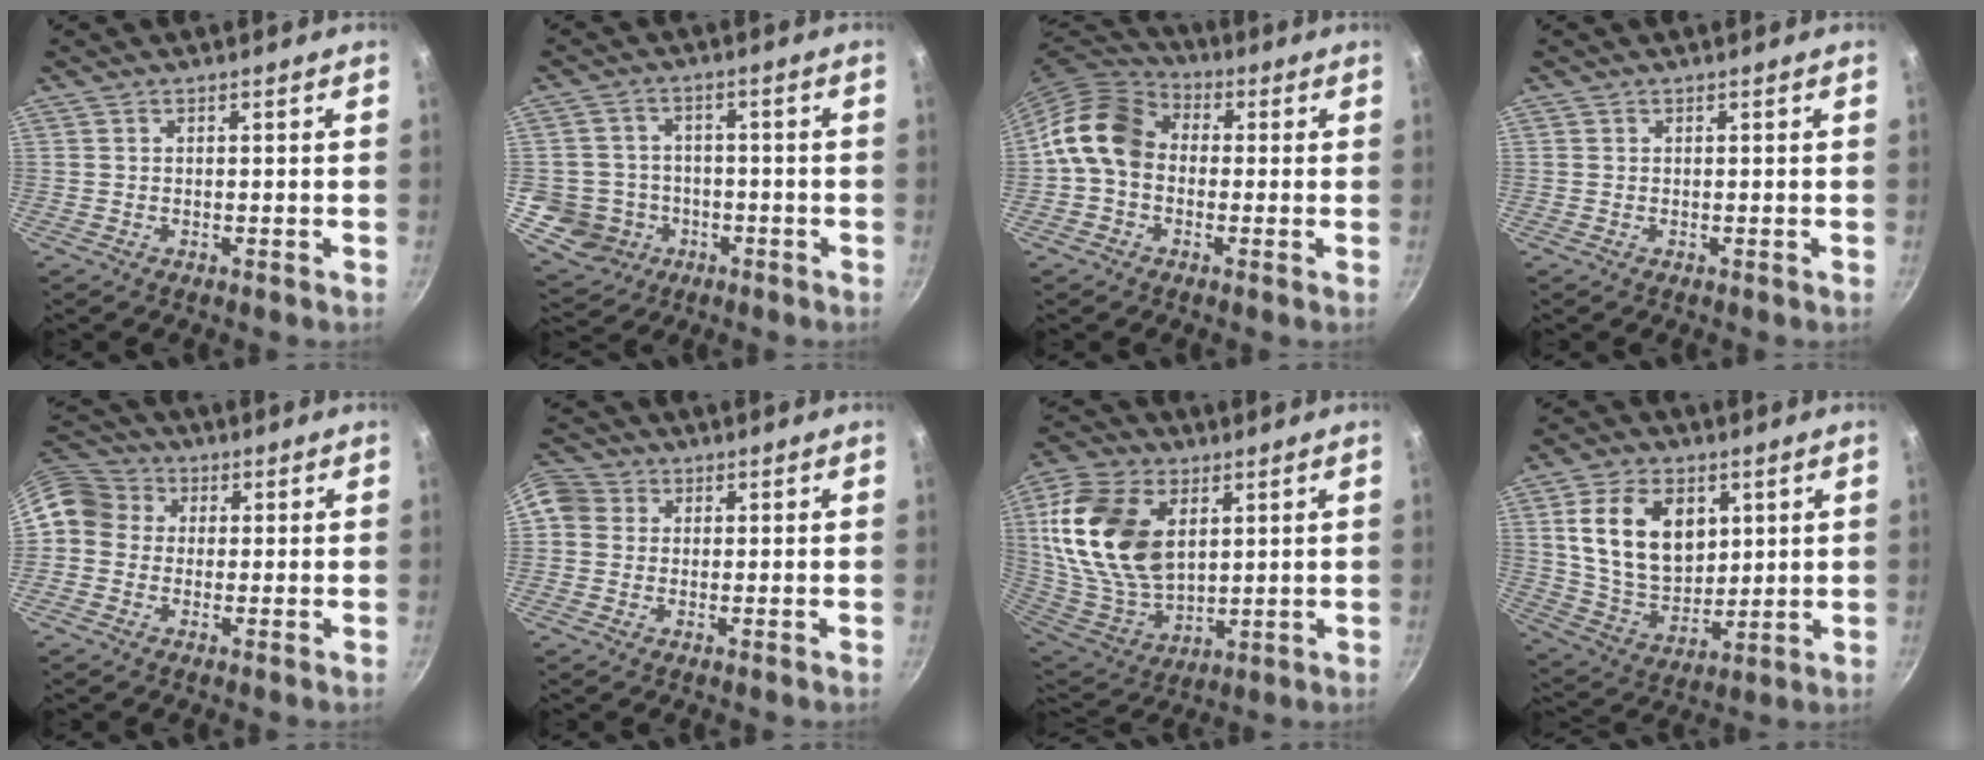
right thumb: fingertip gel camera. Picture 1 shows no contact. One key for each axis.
{"total": 9.2, "fx": -2.6, "fy": 8.6, "fz": 2.1, "tx": -0.010, "ty": 0.032, "tz": -0.032}
{"total": 12.1, "fx": 0.0, "fy": 9.5, "fz": 7.5, "tx": -0.109, "ty": 0.027, "tz": -0.023}
{"total": 0.0}
{"total": 10.8, "fx": 1.7, "fy": 9.1, "fz": 5.5, "tx": -0.089, "ty": 0.021, "tz": 0.014}
{"total": 8.4, "fx": 1.2, "fy": 7.6, "fz": 3.4, "tx": -0.063, "ty": 0.020, "tz": 0.008}
{"total": 21.8, "fx": 5.7, "fy": 13.8, "fz": 15.9, "tx": -0.293, "ty": -0.021, "tz": 0.117}
{"total": 16.1, "fx": 4.7, "fy": 11.1, "fz": 10.7, "tx": -0.158, "ty": -0.021, "tz": 0.095}